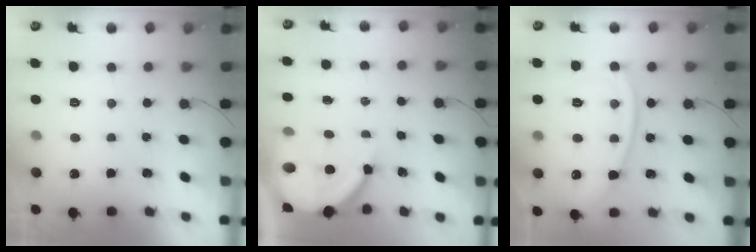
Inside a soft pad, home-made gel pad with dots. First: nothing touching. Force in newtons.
{"total": 10.0, "press": 10.0, "slide": 1.2}
{"total": 10.8, "press": 10.8, "slide": 0.7}